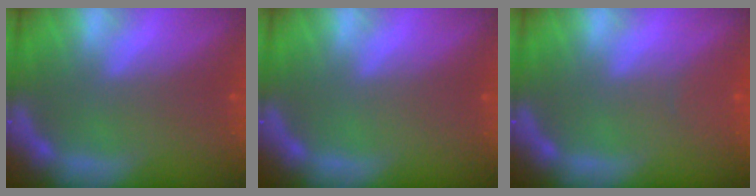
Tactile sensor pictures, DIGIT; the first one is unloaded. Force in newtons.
{"total": 0.0}
{"total": 1.4}